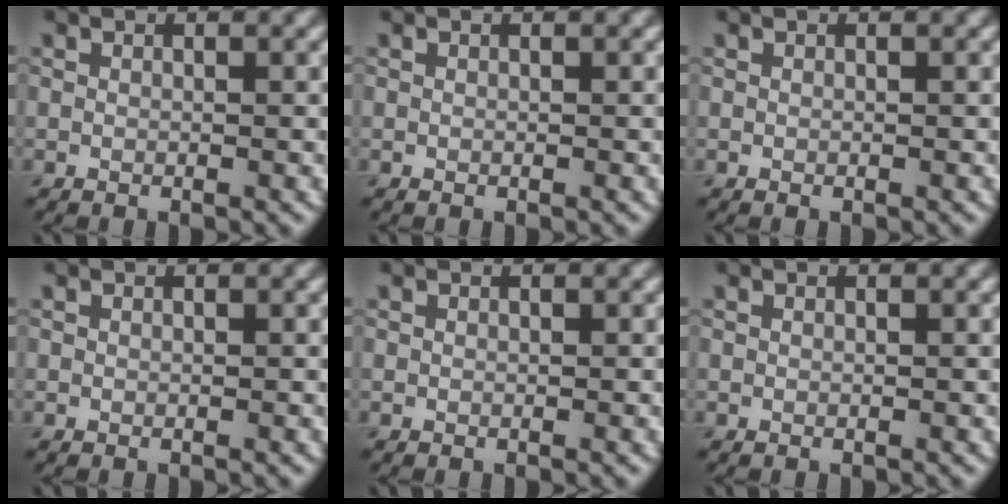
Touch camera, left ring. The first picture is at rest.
{"total": 0.0}
{"total": 0.0}
{"total": 0.0}
{"total": 0.0}
{"total": 0.0}